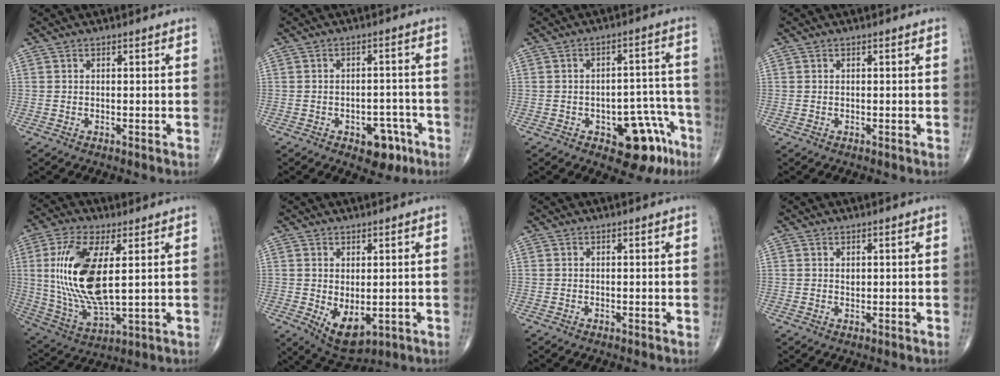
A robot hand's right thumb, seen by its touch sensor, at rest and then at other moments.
{"total": 6.7, "force": [-3.5, 4.0, 4.1], "torque": [-0.024, 0.027, -0.042]}
{"total": 11.6, "force": [-5.9, 5.9, 8.1], "torque": [-0.057, 0.048, -0.069]}
{"total": 0.0}
{"total": 17.8, "force": [2.9, 7.2, 16.0], "torque": [-0.333, -0.019, 0.065]}
{"total": 7.0, "force": [-1.1, 3.7, 5.8], "torque": [-0.080, -0.009, 0.003]}
{"total": 0.0}
{"total": 0.9, "force": [0.4, 0.6, 0.6], "torque": [-0.005, -0.003, 0.008]}